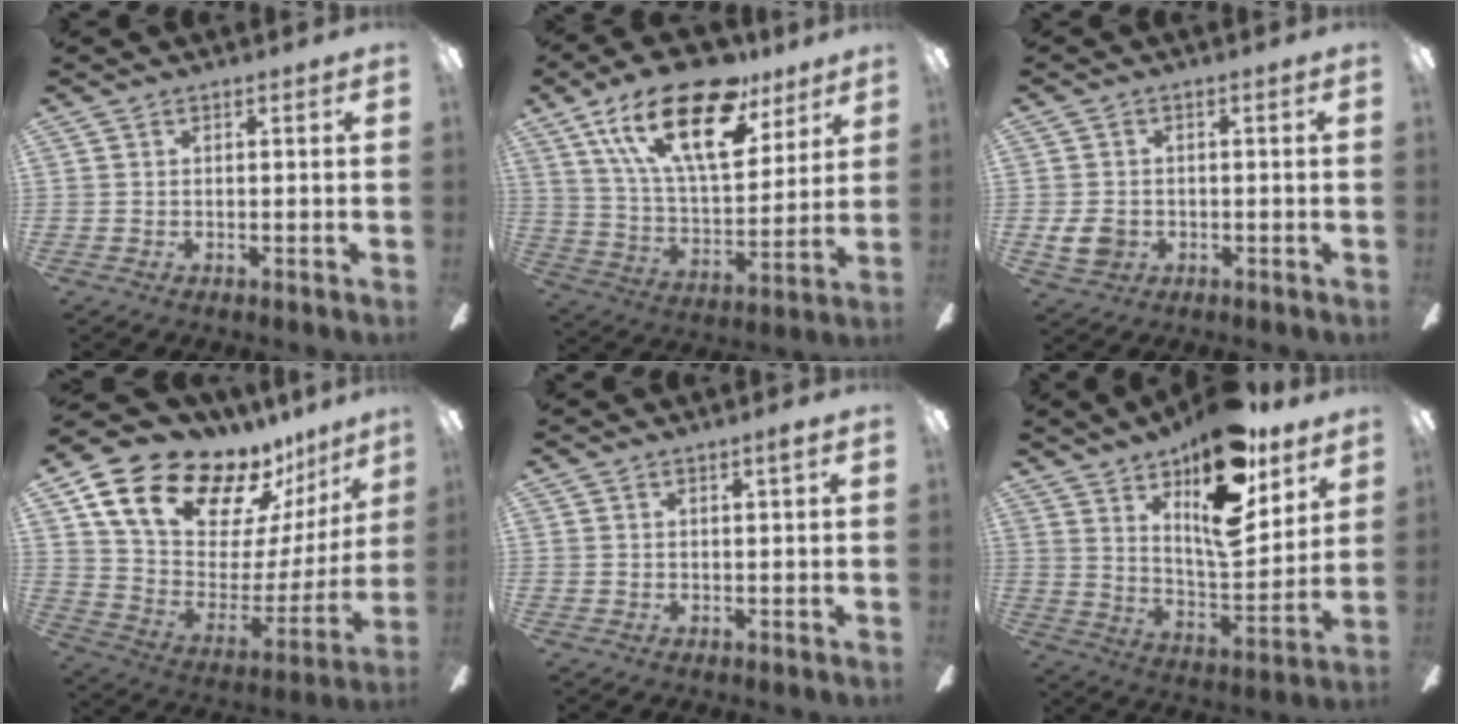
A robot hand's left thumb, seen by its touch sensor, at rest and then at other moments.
{"total": 25.3, "force": [15.1, 10.6, 17.3], "torque": [-0.313, -0.075, 0.255]}
{"total": 5.1, "force": [-0.9, 4.1, 2.8], "torque": [-0.052, 0.004, -0.015]}
{"total": 20.9, "force": [16.0, 9.8, 9.3], "torque": [-0.163, -0.114, 0.297]}
{"total": 1.4, "force": [1.1, -0.1, 0.9], "torque": [-0.017, 0.000, 0.018]}
{"total": 19.2, "force": [12.7, 6.8, 12.7], "torque": [-0.190, -0.089, 0.215]}